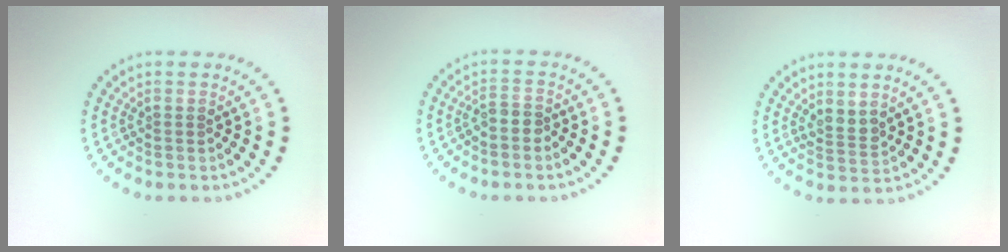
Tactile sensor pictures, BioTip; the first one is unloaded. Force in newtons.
{"total": 1.7, "press": 1.5, "slide": 0.9}
{"total": 1.8, "press": 1.5, "slide": 0.9}